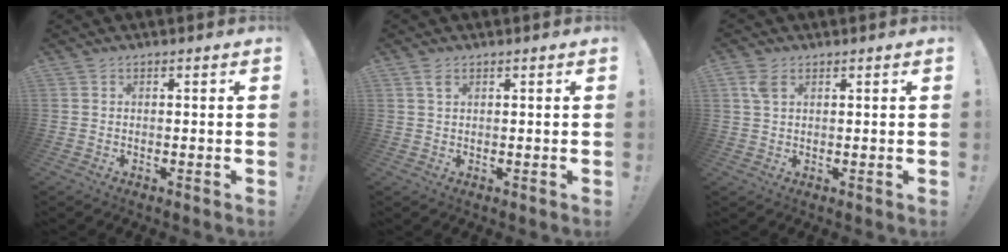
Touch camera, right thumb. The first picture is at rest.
{"total": 2.2, "force": [1.2, 1.1, 1.5], "torque": [-0.032, 0.000, 0.021]}
{"total": 3.7, "force": [1.8, 2.0, 2.5], "torque": [-0.043, -0.001, 0.033]}